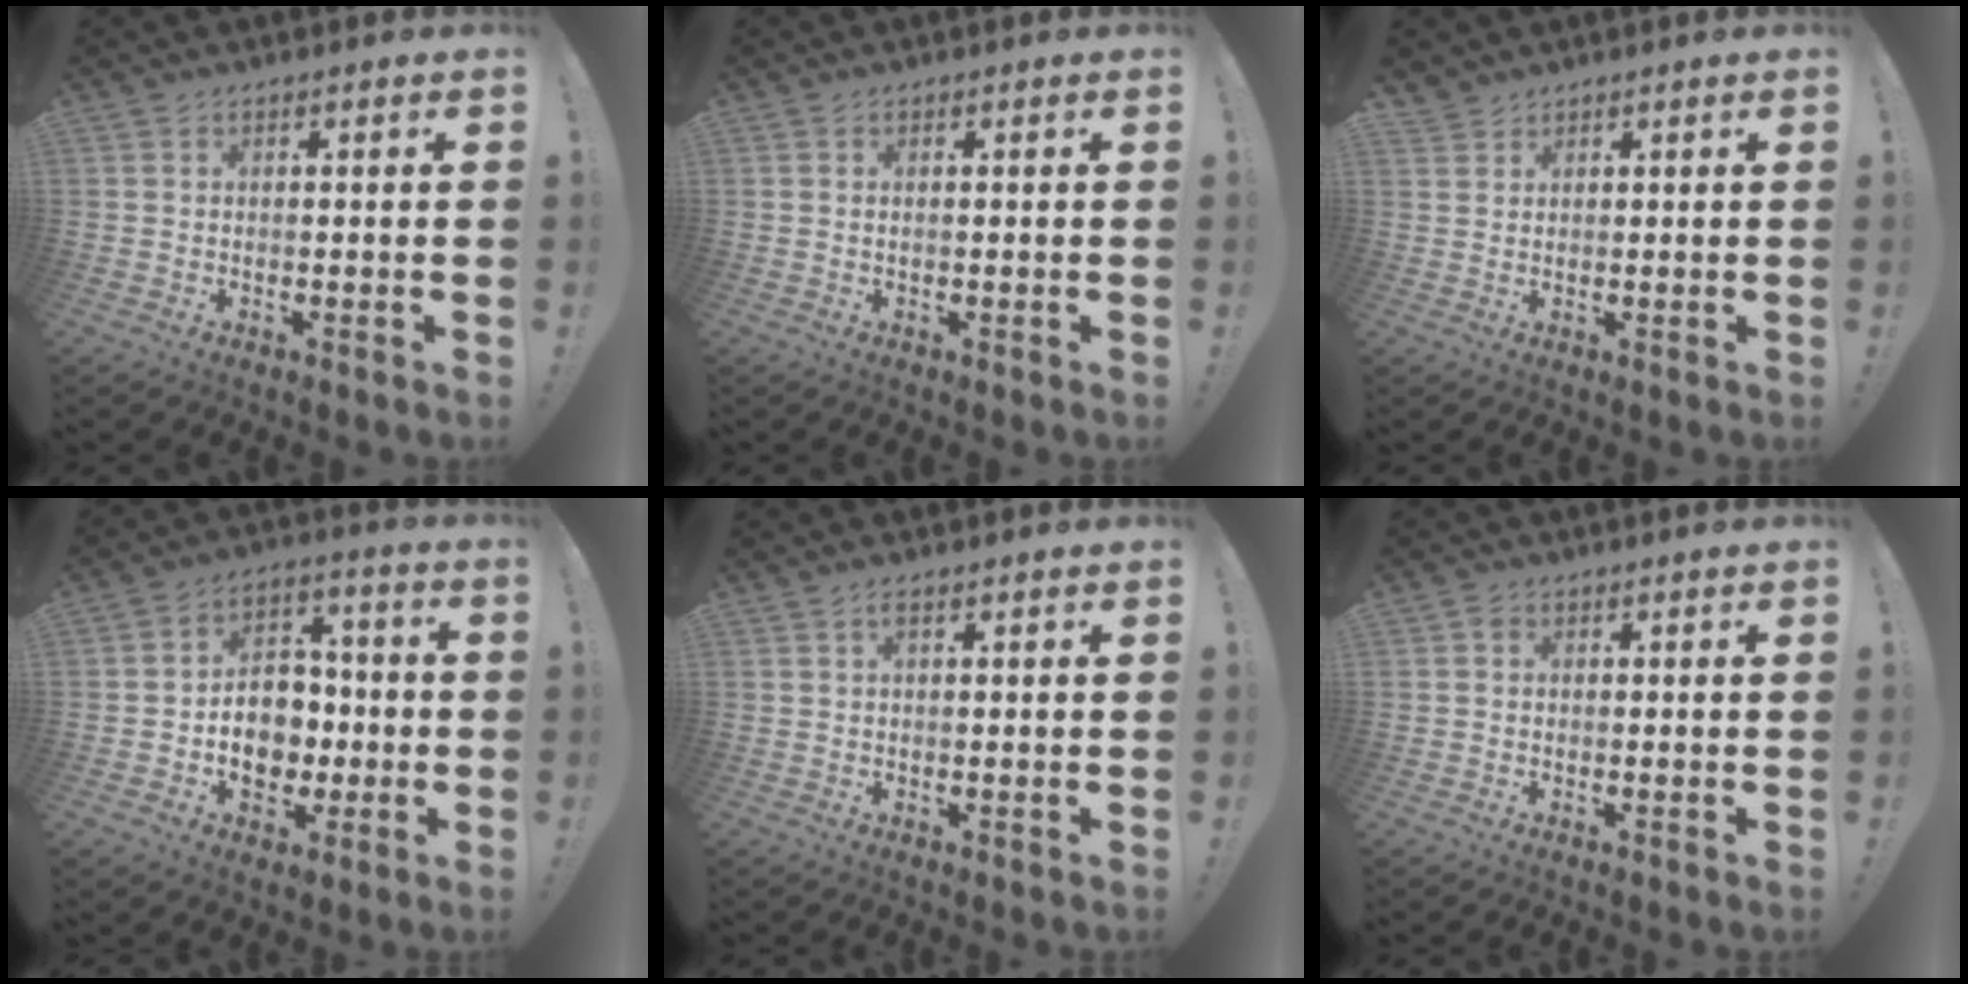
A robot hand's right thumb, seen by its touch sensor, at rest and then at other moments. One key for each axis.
{"total": 0.6, "fx": -0.2, "fy": -0.4, "fz": 0.4, "tx": -0.009, "ty": 0.001, "tz": -0.004}
{"total": 2.4, "fx": 2.1, "fy": 1.2, "fz": 0.0, "tx": -0.001, "ty": -0.013, "tz": 0.040}
{"total": 12.7, "fx": -2.9, "fy": 9.9, "fz": 7.3, "tx": -0.118, "ty": 0.025, "tz": -0.042}
{"total": 1.5, "fx": 0.8, "fy": 0.4, "fz": 1.2, "tx": -0.024, "ty": 0.001, "tz": 0.013}
{"total": 0.9, "fx": 0.2, "fy": 0.9, "fz": 0.3, "tx": -0.004, "ty": 0.003, "tz": 0.002}